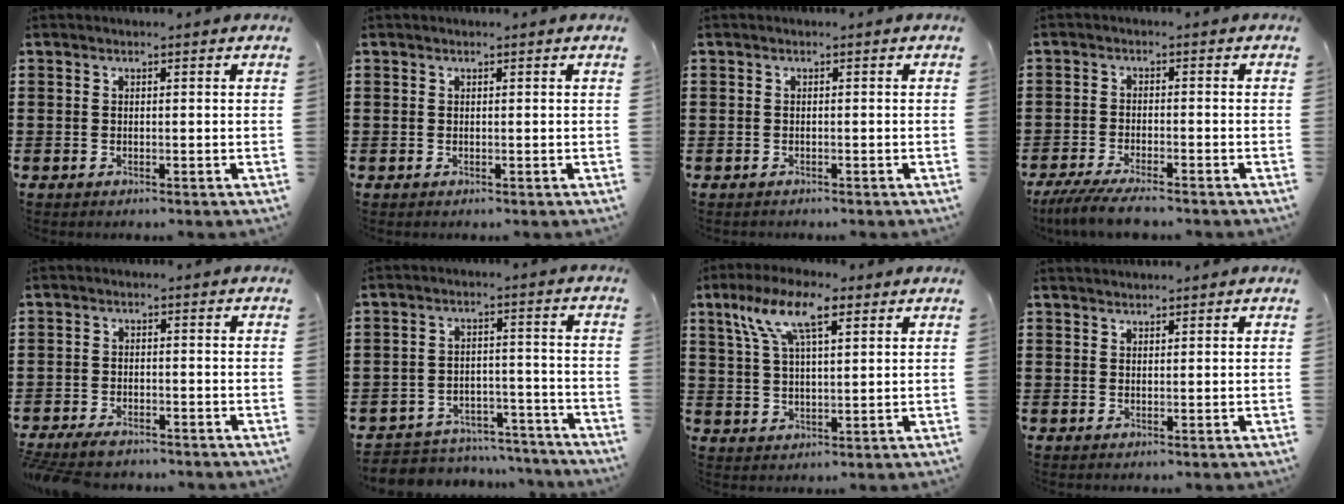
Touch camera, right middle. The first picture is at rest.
{"total": 0.0}
{"total": 0.6, "force": [-0.5, 0.3, -0.1], "torque": [0.001, 0.001, -0.012]}
{"total": 4.8, "force": [-4.2, 0.4, 2.2], "torque": [-0.056, -0.015, -0.083]}
{"total": 2.8, "force": [-2.7, 0.6, 0.7], "torque": [-0.022, -0.001, -0.058]}
{"total": 5.2, "force": [-5.1, 1.0, 0.2], "torque": [-0.011, 0.011, -0.107]}
{"total": 8.8, "force": [5.1, 2.8, 6.6], "torque": [-0.142, 0.009, 0.089]}
{"total": 1.2, "force": [1.2, 0.0, 0.0], "torque": [-0.001, 0.000, 0.023]}